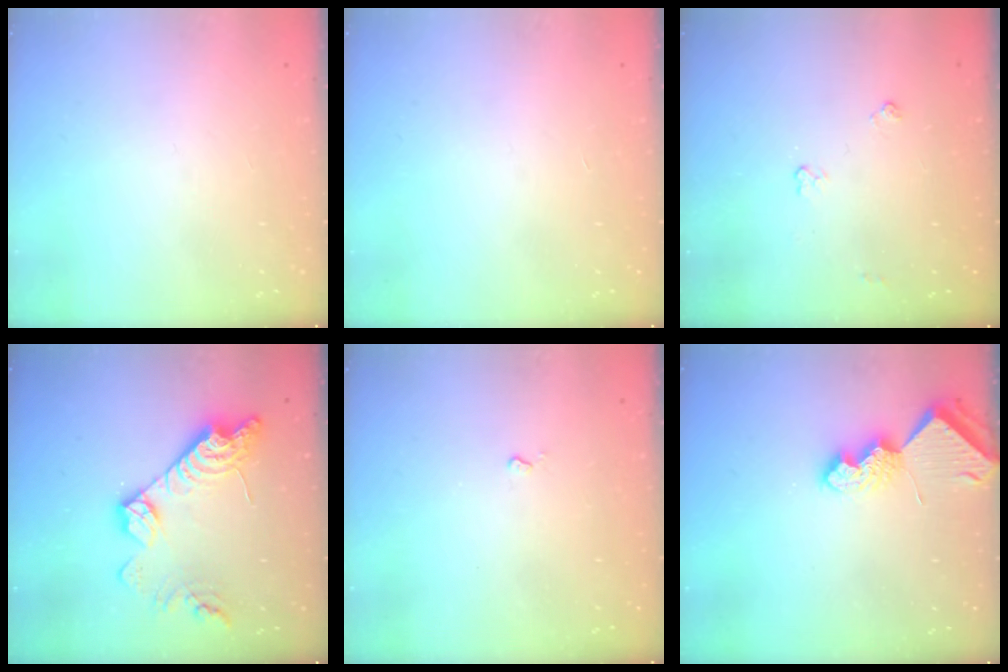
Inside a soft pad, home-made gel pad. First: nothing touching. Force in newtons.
{"total": 0.0}
{"total": 4.7, "press": 4.7, "slide": 0.6}
{"total": 15.8, "press": 15.8, "slide": 1.2}
{"total": 2.4, "press": 2.4, "slide": 0.4}
{"total": 7.3, "press": 7.2, "slide": 0.9}